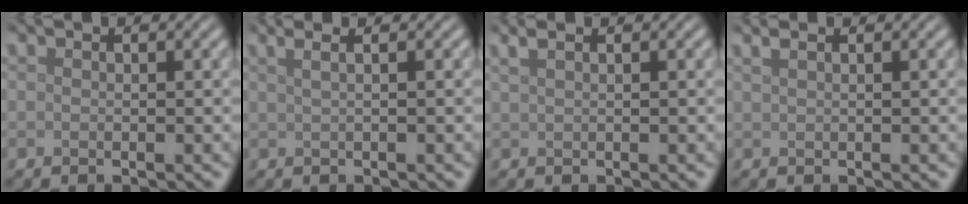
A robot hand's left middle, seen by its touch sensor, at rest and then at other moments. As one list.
[{"total": 4.3, "force": [2.2, 2.2, 3.0], "torque": [-0.024, 0.033, -0.002]}, {"total": 1.9, "force": [1.2, 0.7, 1.3], "torque": [-0.019, 0.004, 0.013]}, {"total": 1.9, "force": [1.2, 0.8, 1.2], "torque": [-0.016, 0.002, 0.009]}]